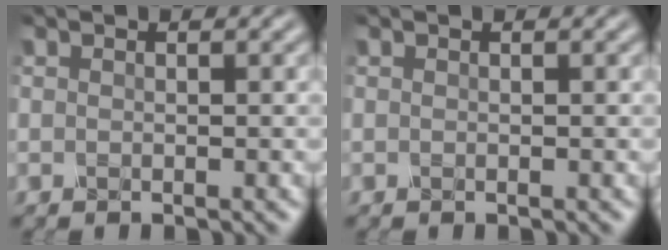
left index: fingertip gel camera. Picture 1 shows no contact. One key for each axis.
{"total": 0.0}